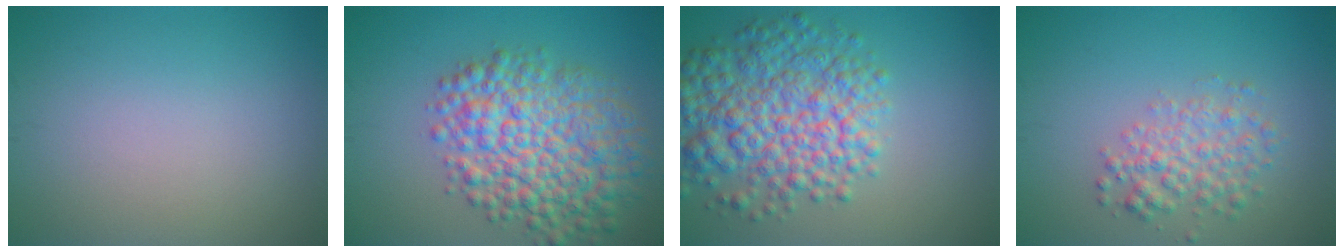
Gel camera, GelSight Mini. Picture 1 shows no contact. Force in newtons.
{"total": 9.4, "press": 9.4, "slide": 0.3}
{"total": 8.2, "press": 8.2, "slide": 0.3}
{"total": 3.3, "press": 3.3, "slide": 0.1}